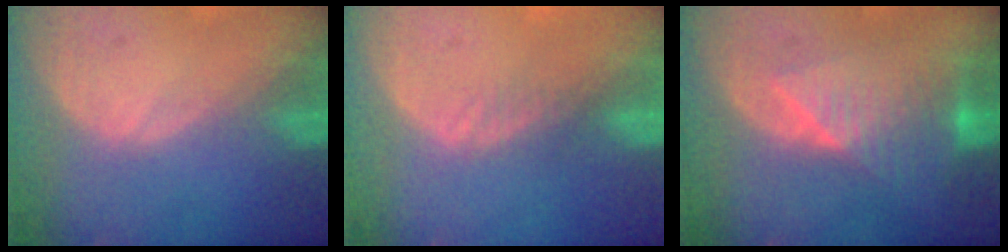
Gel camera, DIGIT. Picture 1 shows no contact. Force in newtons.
{"total": 1.3, "press": 1.1, "slide": 0.7}
{"total": 7.8, "press": 7.4, "slide": 2.6}